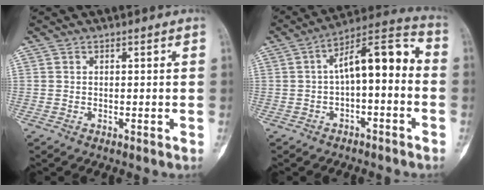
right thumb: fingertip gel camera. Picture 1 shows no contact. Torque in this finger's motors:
{"motor_torque": [0.14, 0.13, 0.46, -0.43, 0.17]}